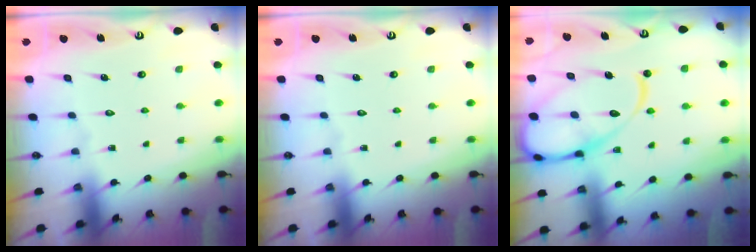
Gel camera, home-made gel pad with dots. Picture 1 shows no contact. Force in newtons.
{"total": 0.0}
{"total": 16.8, "press": 16.7, "slide": 1.7}